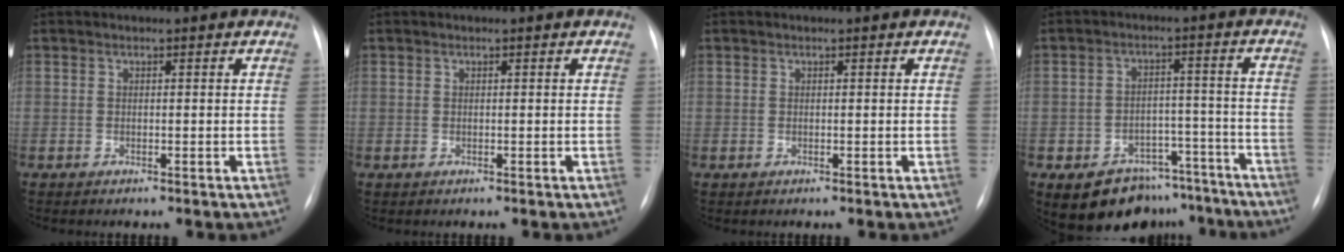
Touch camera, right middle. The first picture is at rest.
{"total": 0.0}
{"total": 0.0}
{"total": 11.3, "force": [-8.5, 6.8, 3.1], "torque": [-0.021, 0.043, -0.112]}